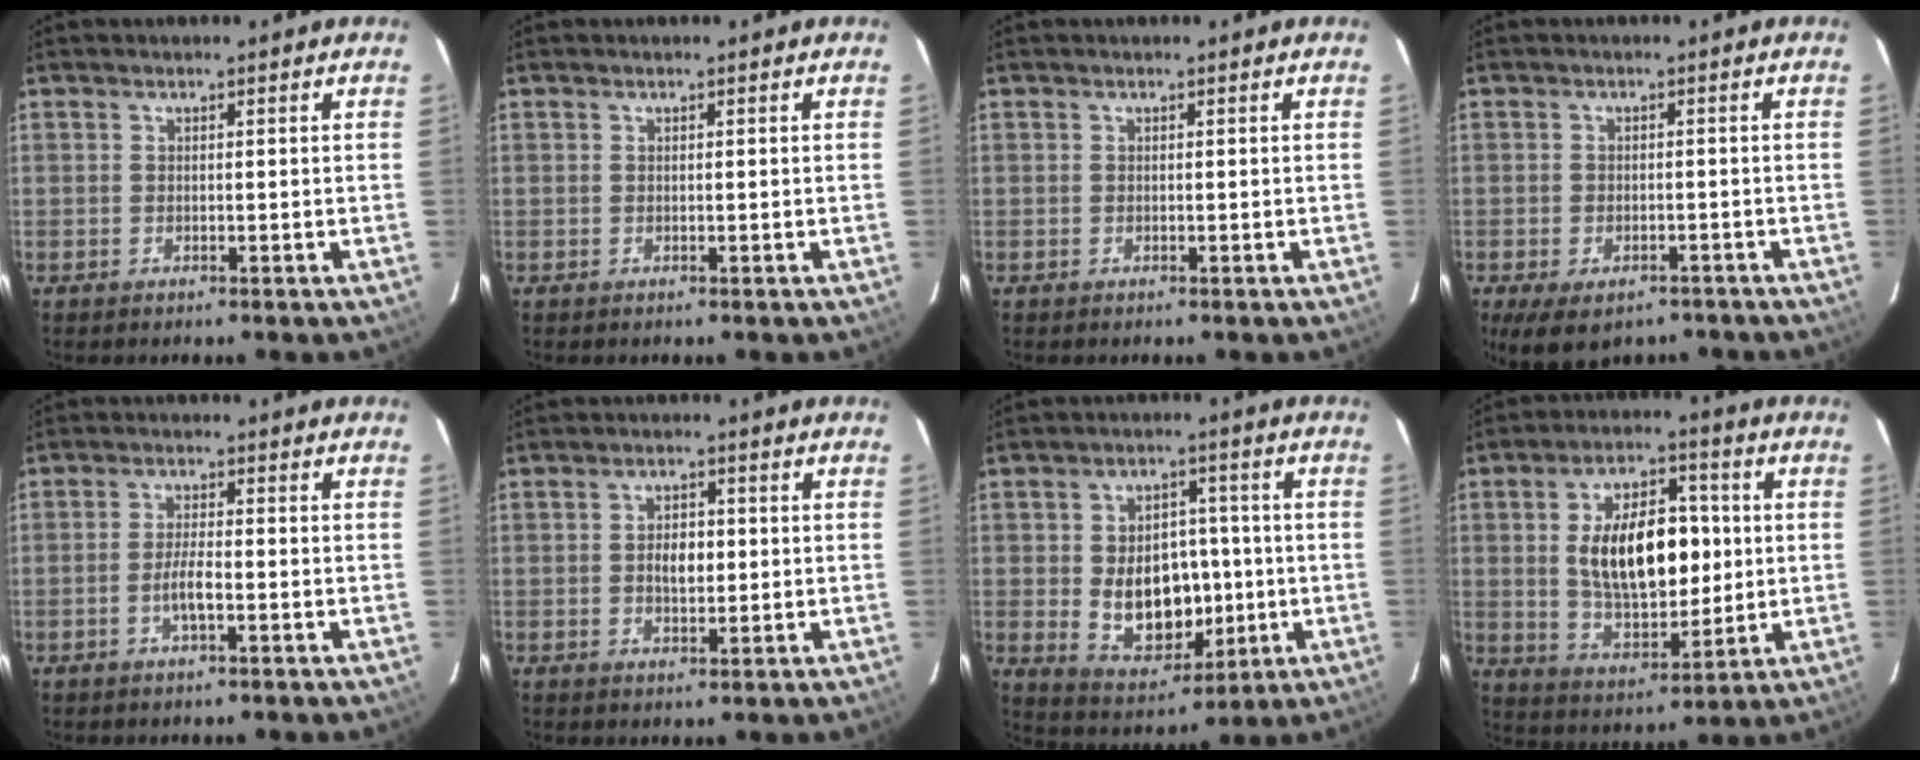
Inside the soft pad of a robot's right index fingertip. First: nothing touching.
{"total": 0.0}
{"total": 0.0}
{"total": 9.5, "force": [-6.6, 4.5, 5.1], "torque": [-0.102, -0.023, -0.091]}
{"total": 3.7, "force": [-1.4, 0.7, 3.3], "torque": [-0.067, -0.002, -0.027]}
{"total": 4.5, "force": [-0.1, 2.5, 3.7], "torque": [-0.065, 0.005, 0.002]}
{"total": 12.9, "force": [-1.2, 9.1, 9.0], "torque": [-0.175, 0.001, 0.009]}
{"total": 17.0, "force": [1.4, 8.9, 14.4], "torque": [-0.248, 0.013, 0.038]}